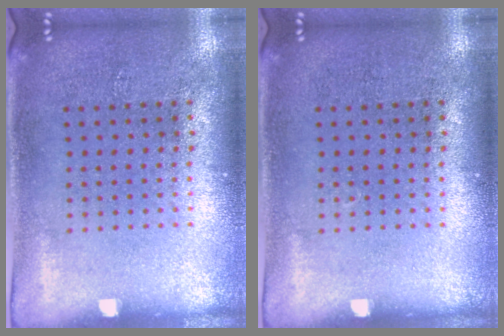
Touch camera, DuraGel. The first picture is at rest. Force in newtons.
{"total": 0.0}